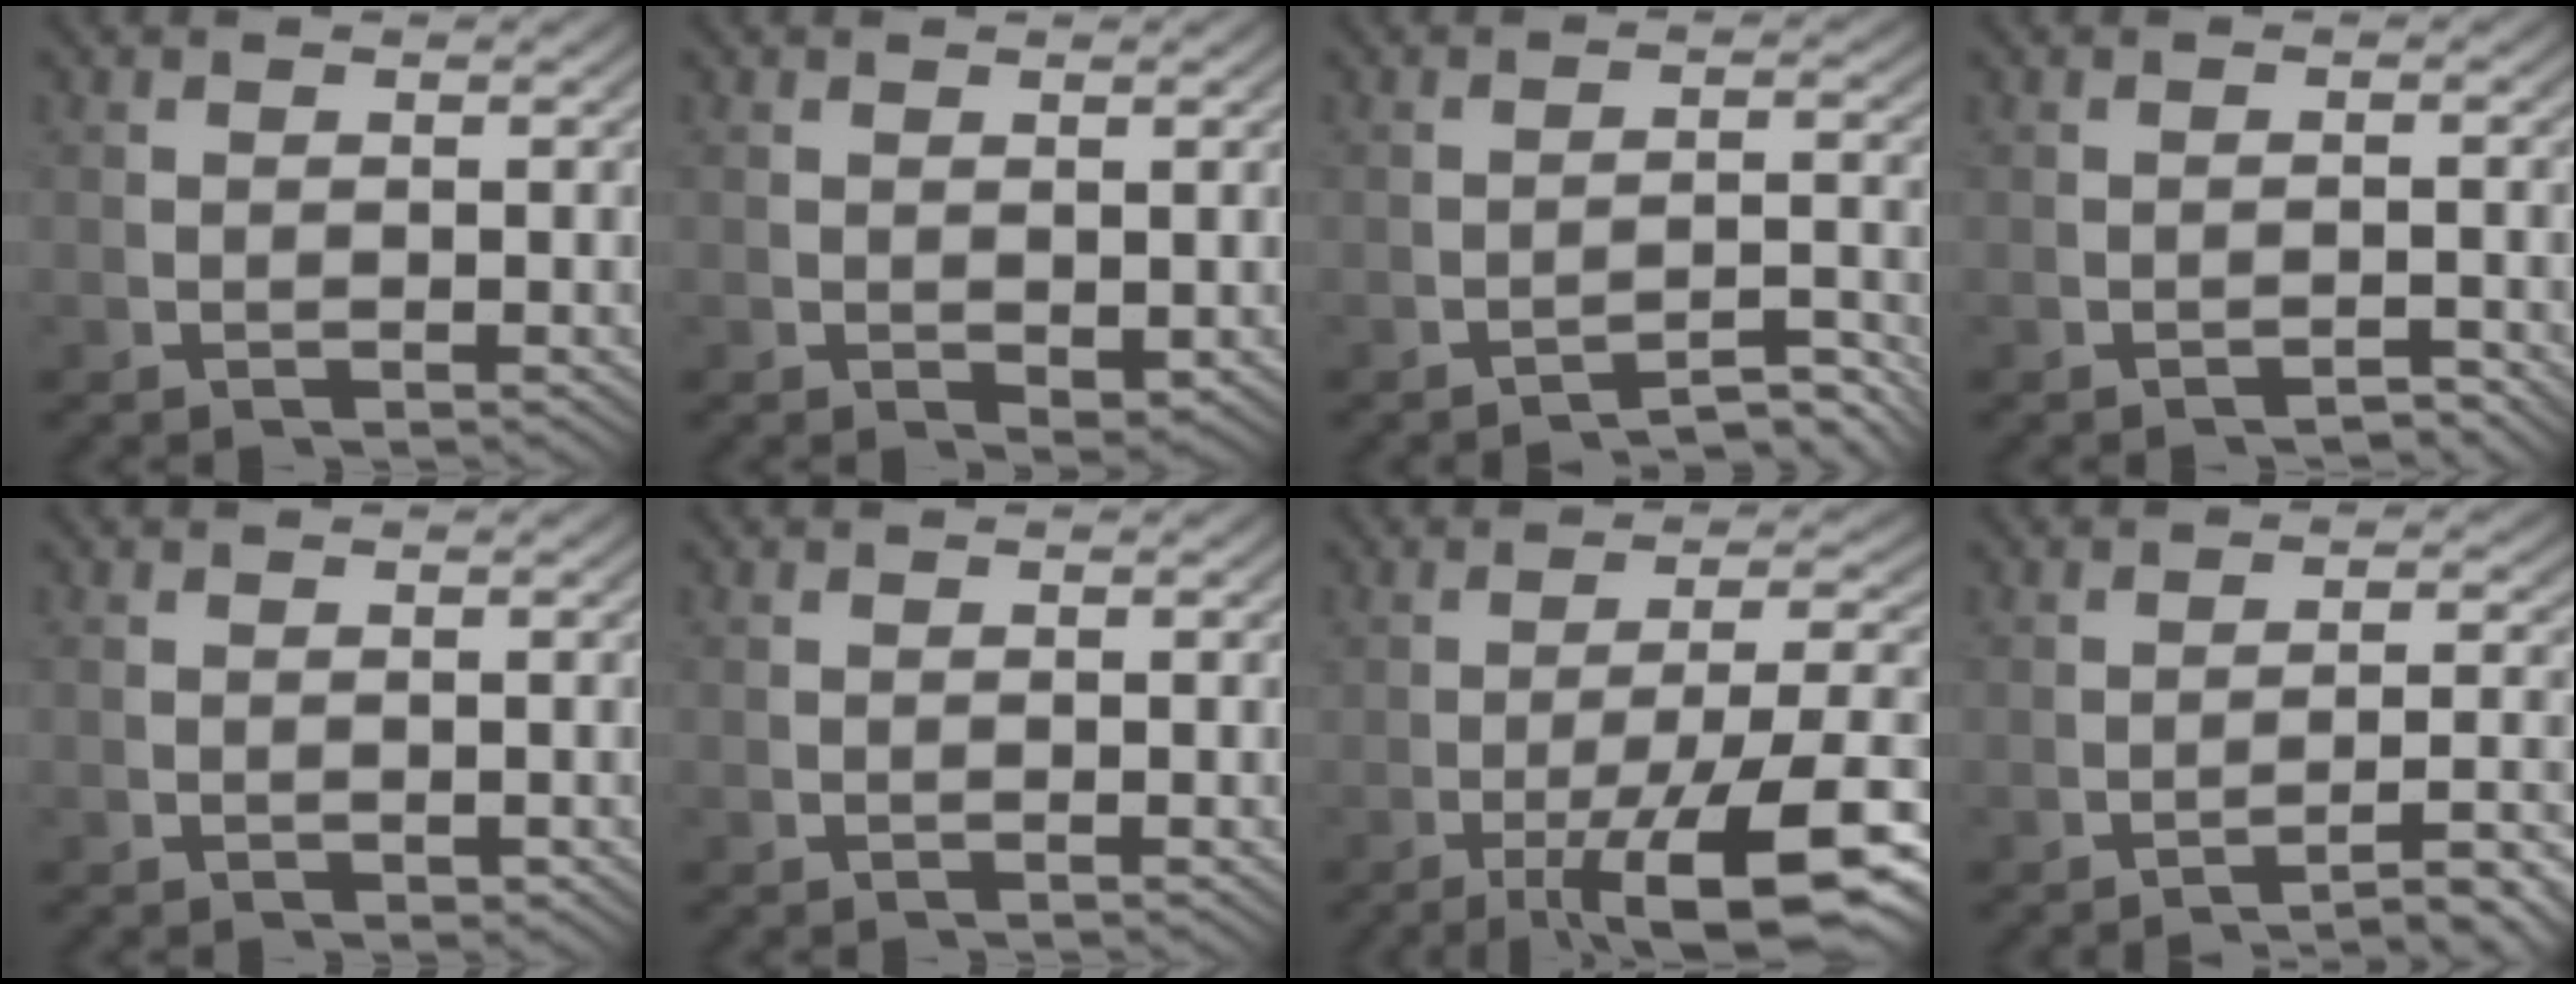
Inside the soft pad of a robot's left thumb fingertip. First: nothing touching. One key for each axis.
{"total": 1.3, "fx": 0.5, "fy": 0.8, "fz": 0.9, "tx": -0.015, "ty": -0.008, "tz": 0.019}
{"total": 3.9, "fx": -3.3, "fy": 0.9, "fz": 2.0, "tx": -0.028, "ty": -0.010, "tz": -0.050}
{"total": 1.6, "fx": -1.5, "fy": 0.1, "fz": 0.3, "tx": -0.006, "ty": -0.003, "tz": -0.023}
{"total": 0.7, "fx": -0.1, "fy": 0.5, "fz": 0.4, "tx": -0.006, "ty": -0.006, "tz": 0.002}
{"total": 0.0}
{"total": 10.1, "fx": -3.6, "fy": 4.3, "fz": 8.4, "tx": -0.135, "ty": -0.030, "tz": -0.035}
{"total": 4.8, "fx": -3.5, "fy": 0.9, "fz": 3.2, "tx": -0.039, "ty": -0.007, "tz": -0.050}